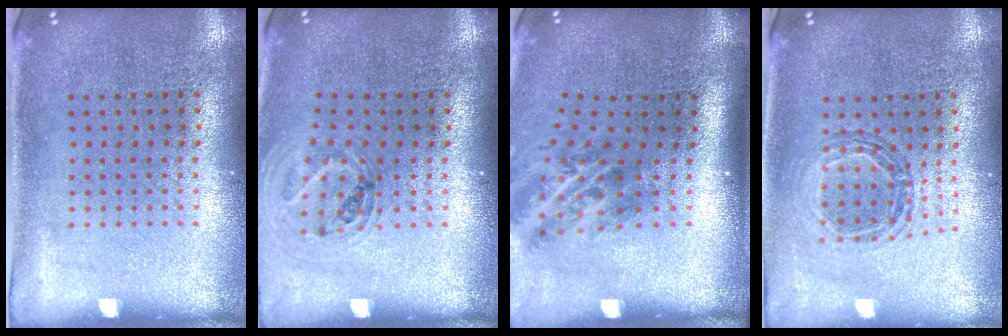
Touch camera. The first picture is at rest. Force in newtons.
{"total": 0.9, "press": 0.9, "slide": 0.0}
{"total": 2.1, "press": 1.4, "slide": 1.6}
{"total": 0.5, "press": 0.5, "slide": 0.0}